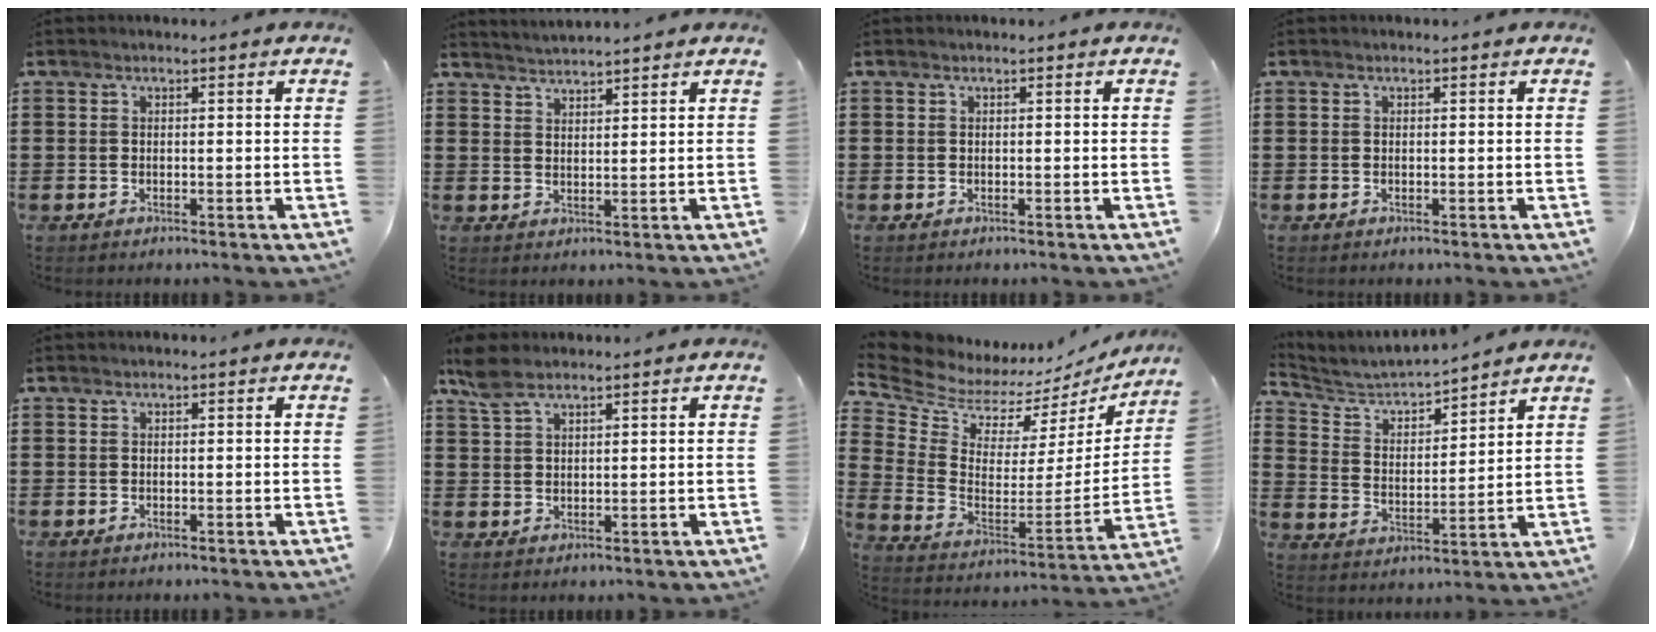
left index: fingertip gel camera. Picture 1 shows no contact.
{"total": 2.4, "force": [2.3, -0.5, -0.3], "torque": [0.000, -0.006, 0.044]}
{"total": 0.0}
{"total": 0.0}
{"total": 0.0}
{"total": 4.1, "force": [2.8, 1.7, 2.4], "torque": [-0.056, 0.004, 0.052]}
{"total": 6.3, "force": [5.8, 2.2, 1.4], "torque": [-0.065, -0.059, 0.098]}
{"total": 4.6, "force": [4.4, 0.7, 1.0], "torque": [-0.046, -0.032, 0.069]}